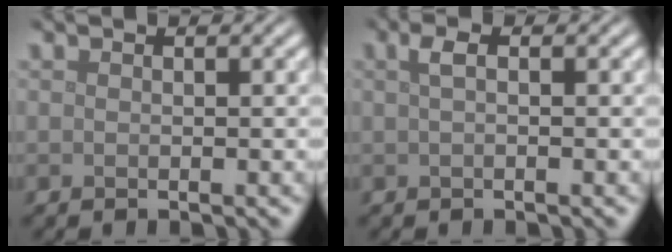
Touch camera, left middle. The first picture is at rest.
{"total": 1.3, "force": [0.3, 0.4, 1.2], "torque": [-0.026, 0.007, 0.005]}